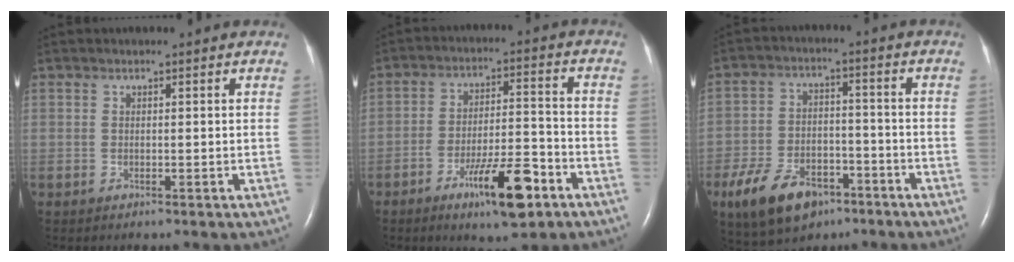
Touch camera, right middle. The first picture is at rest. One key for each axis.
{"total": 11.0, "fx": -6.3, "fy": 2.2, "fz": 8.8, "tx": -0.143, "ty": -0.003, "tz": -0.099}
{"total": 11.5, "fx": -6.8, "fy": 6.3, "fz": 6.9, "tx": -0.138, "ty": 0.000, "tz": -0.112}